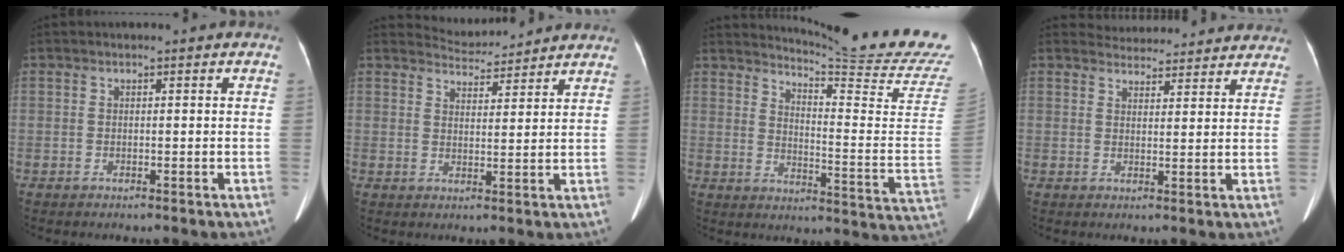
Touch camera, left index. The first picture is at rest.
{"total": 5.9, "force": [5.9, 0.6, -0.2], "torque": [-0.006, 0.014, 0.084]}
{"total": 19.5, "force": [18.2, -2.7, 6.5], "torque": [-0.113, -0.144, 0.219]}
{"total": 11.6, "force": [11.3, 2.5, 1.4], "torque": [0.000, 0.018, 0.125]}